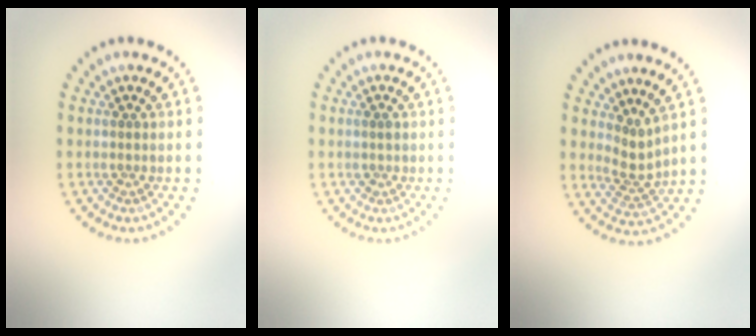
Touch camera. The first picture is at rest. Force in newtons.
{"total": 0.6, "press": 0.6, "slide": 0.2}
{"total": 2.3, "press": 1.5, "slide": 1.7}